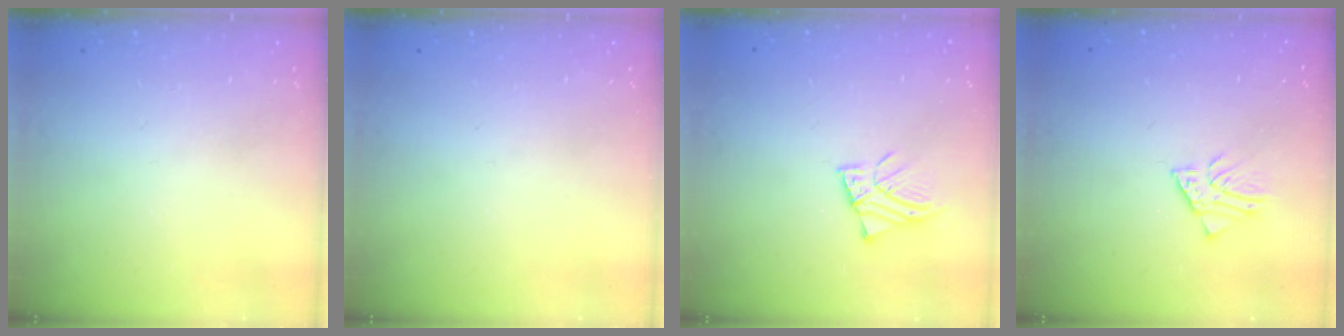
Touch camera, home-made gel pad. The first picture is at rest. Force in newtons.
{"total": 0.0}
{"total": 2.9, "press": 2.9, "slide": 0.2}
{"total": 2.4, "press": 2.4, "slide": 0.1}